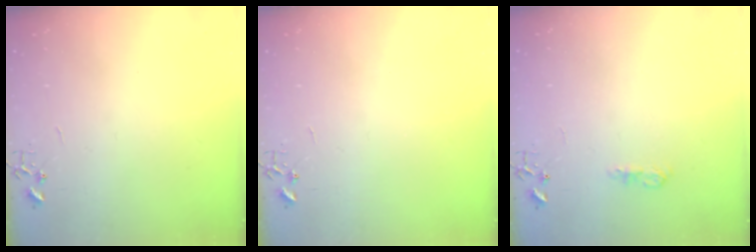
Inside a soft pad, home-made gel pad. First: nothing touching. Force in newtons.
{"total": 0.0}
{"total": 7.9, "press": 7.9, "slide": 0.9}